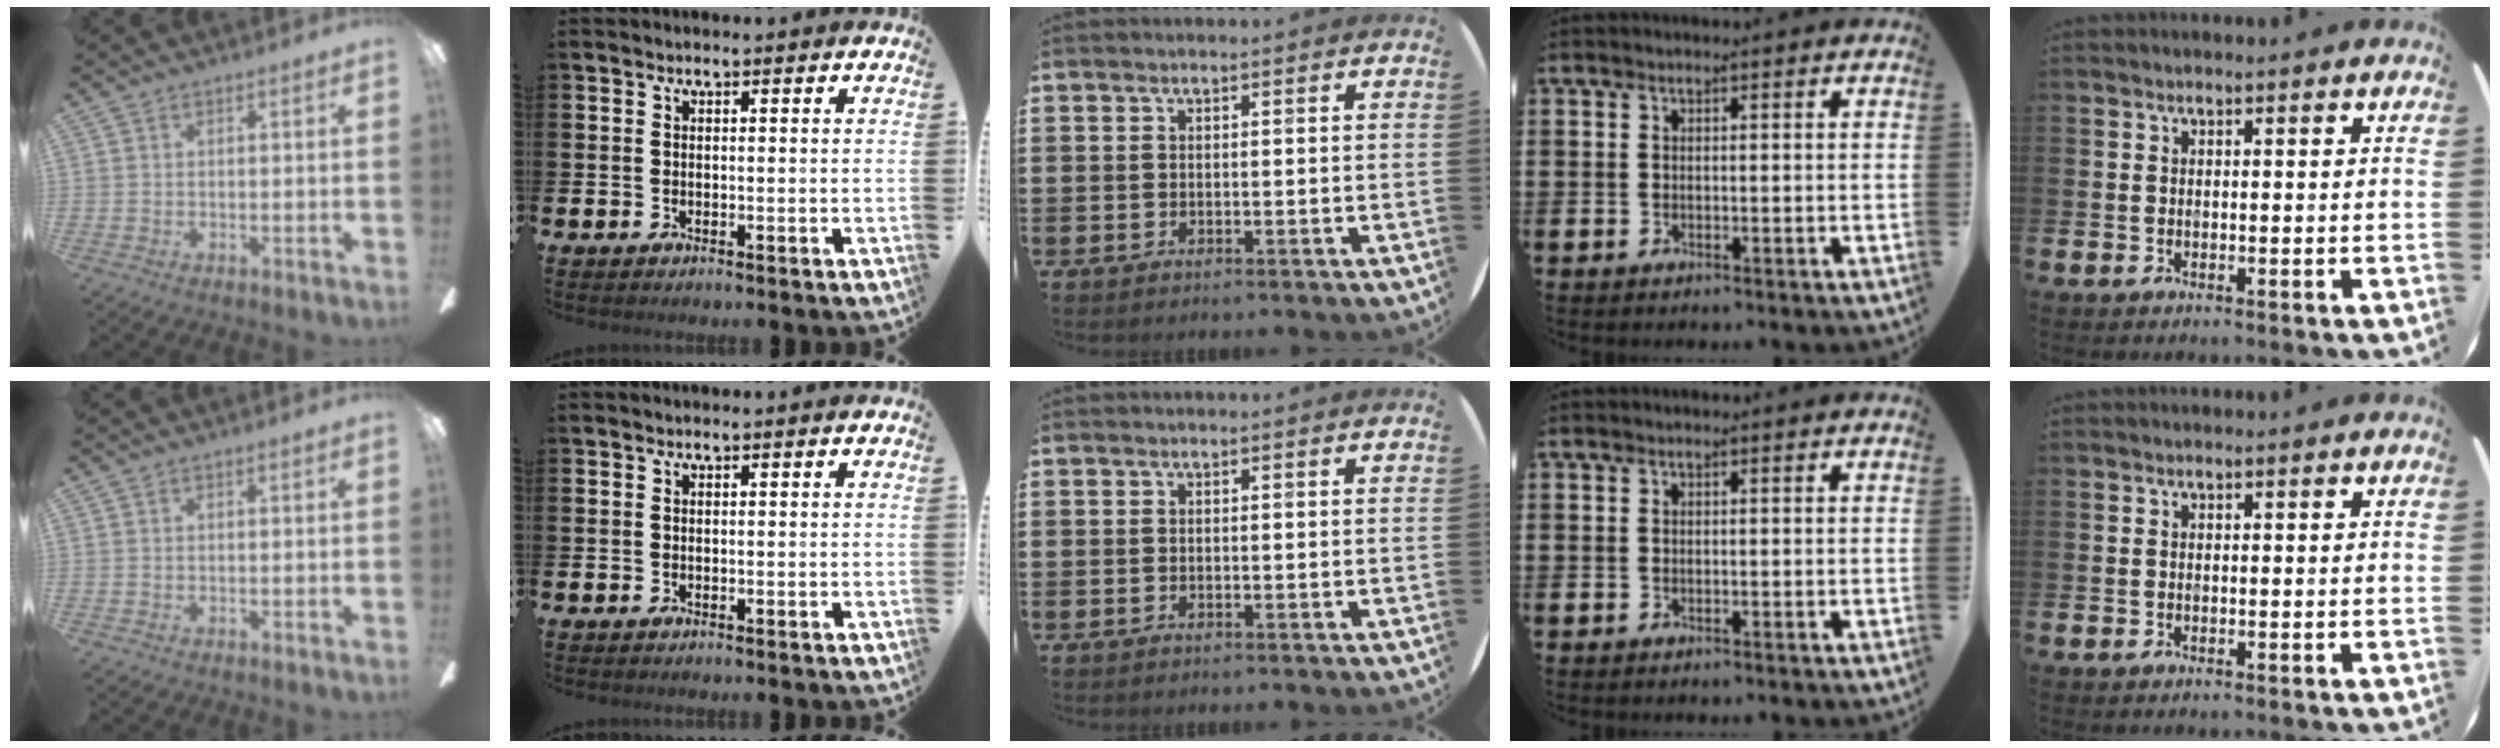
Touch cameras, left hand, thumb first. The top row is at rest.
{}